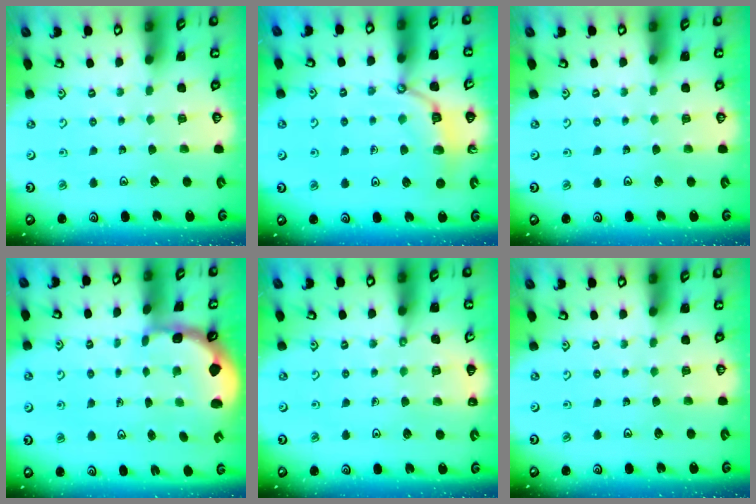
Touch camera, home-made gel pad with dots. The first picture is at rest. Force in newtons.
{"total": 6.9, "press": 6.9, "slide": 0.4}
{"total": 0.0}
{"total": 1.8, "press": 1.7, "slide": 0.5}
{"total": 5.8, "press": 5.6, "slide": 1.6}
{"total": 0.0}